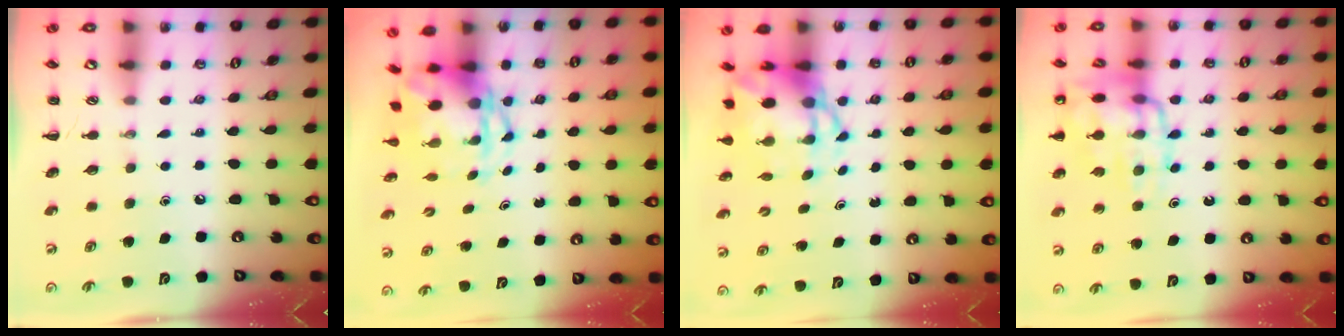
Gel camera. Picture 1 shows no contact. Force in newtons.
{"total": 4.4, "press": 4.2, "slide": 1.1}
{"total": 6.3, "press": 6.1, "slide": 1.7}
{"total": 15.6, "press": 15.5, "slide": 1.5}